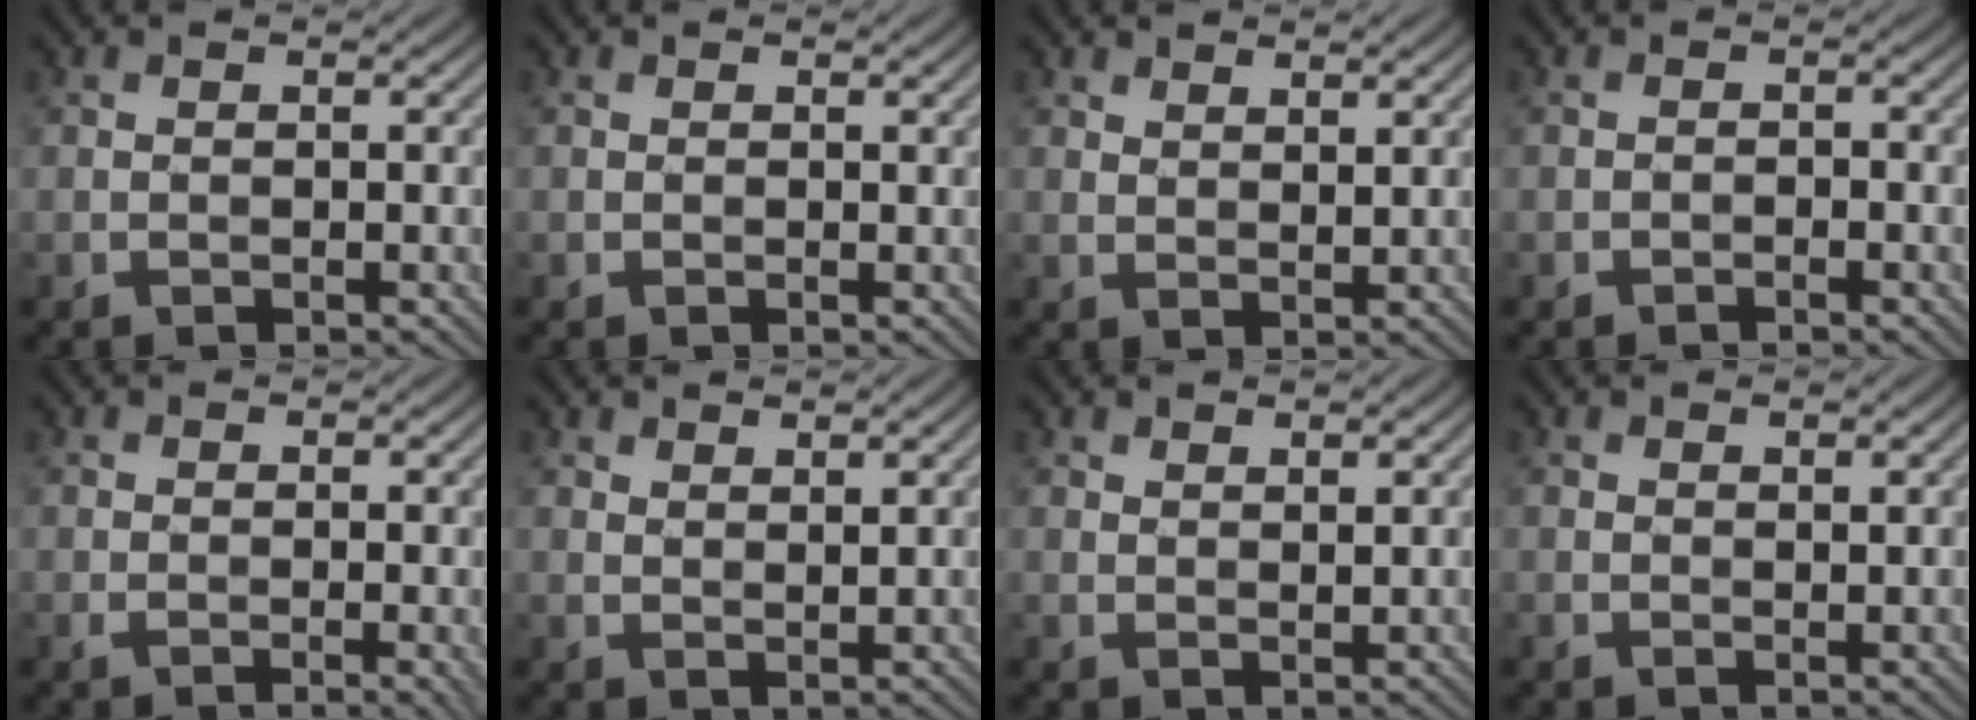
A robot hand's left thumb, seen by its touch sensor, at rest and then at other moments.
{"total": 0.7, "force": [0.4, 0.3, 0.4], "torque": [-0.005, 0.002, 0.011]}
{"total": 2.8, "force": [2.3, 0.9, 1.4], "torque": [-0.023, -0.002, 0.045]}
{"total": 1.0, "force": [-1.0, 0.0, 0.0], "torque": [0.004, 0.001, -0.018]}
{"total": 2.4, "force": [0.3, 0.7, 2.3], "torque": [-0.035, 0.004, 0.003]}
{"total": 2.8, "force": [2.3, 0.9, 1.4], "torque": [-0.022, -0.002, 0.044]}
{"total": 2.4, "force": [1.9, 0.7, 1.2], "torque": [-0.018, -0.002, 0.038]}
{"total": 1.5, "force": [1.1, 0.6, 0.8], "torque": [-0.009, 0.000, 0.026]}